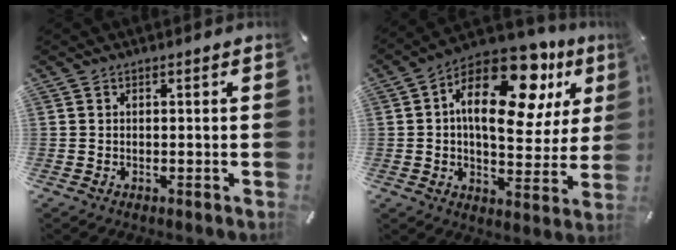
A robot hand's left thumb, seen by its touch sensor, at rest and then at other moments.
{"total": 21.6, "force": [10.1, 10.8, 15.8], "torque": [-0.243, -0.057, 0.167]}